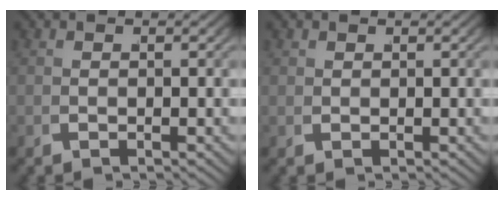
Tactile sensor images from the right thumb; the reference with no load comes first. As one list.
[{"total": 0.6, "force": [0.6, 0.2, 0.0], "torque": [0.007, 0.001, 0.016]}]